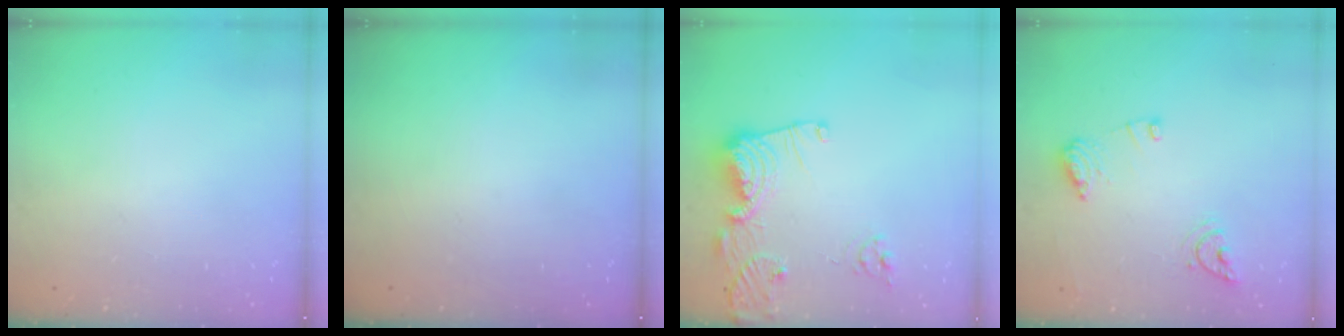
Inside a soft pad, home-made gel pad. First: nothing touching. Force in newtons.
{"total": 0.0}
{"total": 15.3, "press": 15.2, "slide": 1.7}
{"total": 10.3, "press": 10.2, "slide": 1.1}